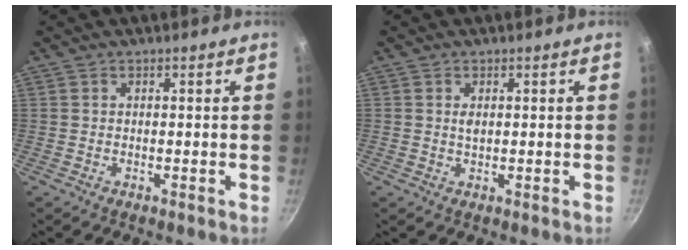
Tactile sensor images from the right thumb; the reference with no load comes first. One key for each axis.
{"total": 1.3, "fx": 0.4, "fy": 0.8, "fz": 1.0, "tx": -0.018, "ty": 0.000, "tz": 0.007}